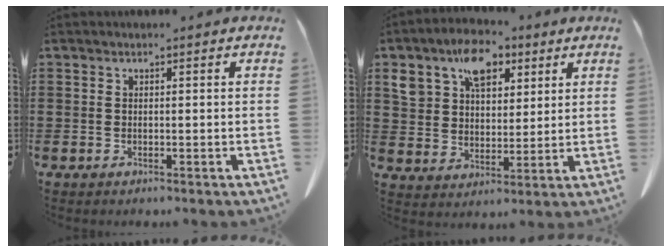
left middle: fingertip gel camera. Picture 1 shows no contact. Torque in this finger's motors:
{"motor_torque": [1.53, 0.61, 0.68, 0.10]}